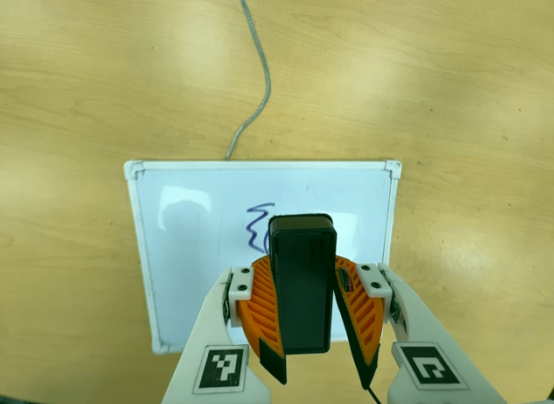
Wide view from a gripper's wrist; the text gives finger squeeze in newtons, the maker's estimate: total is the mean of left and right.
{"total": 10.7, "left": 11.1, "right": 10.4}